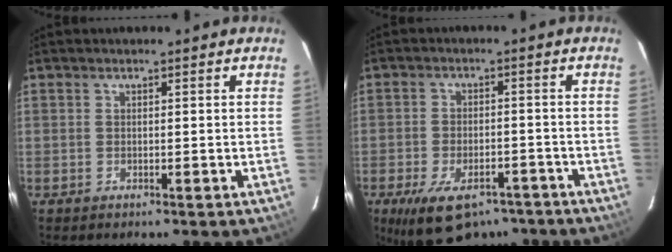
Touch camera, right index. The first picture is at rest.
{"total": 15.4, "force": [-10.4, 7.5, 8.4], "torque": [-0.179, -0.015, -0.156]}